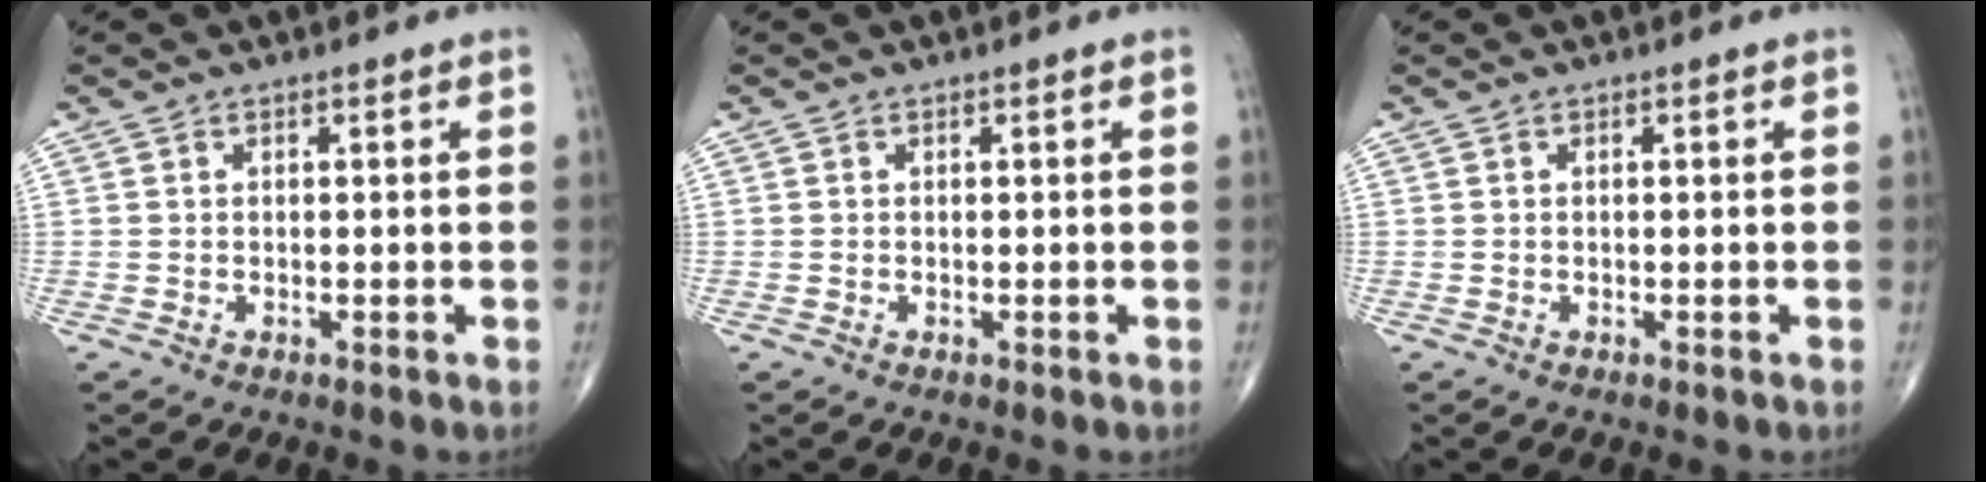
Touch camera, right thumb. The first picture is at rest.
{"total": 0.0}
{"total": 0.0}